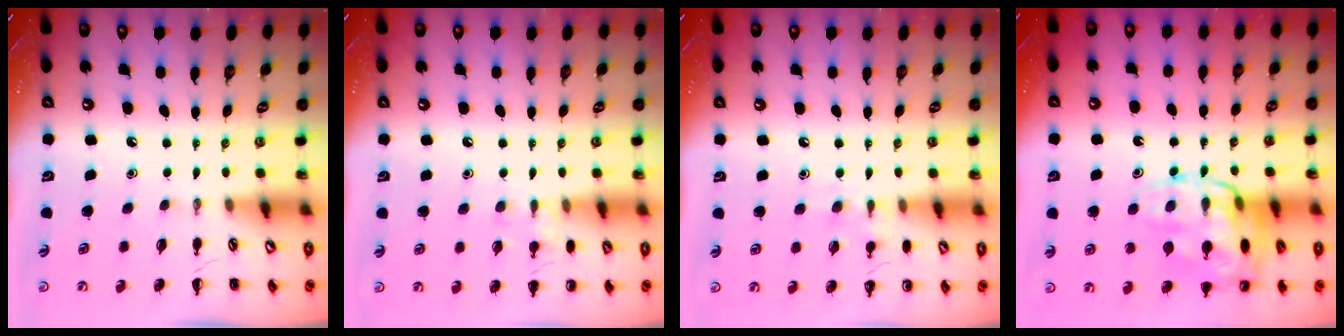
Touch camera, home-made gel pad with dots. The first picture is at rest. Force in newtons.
{"total": 7.2, "press": 7.0, "slide": 1.7}
{"total": 6.9, "press": 6.7, "slide": 1.8}
{"total": 18.1, "press": 18.1, "slide": 0.8}